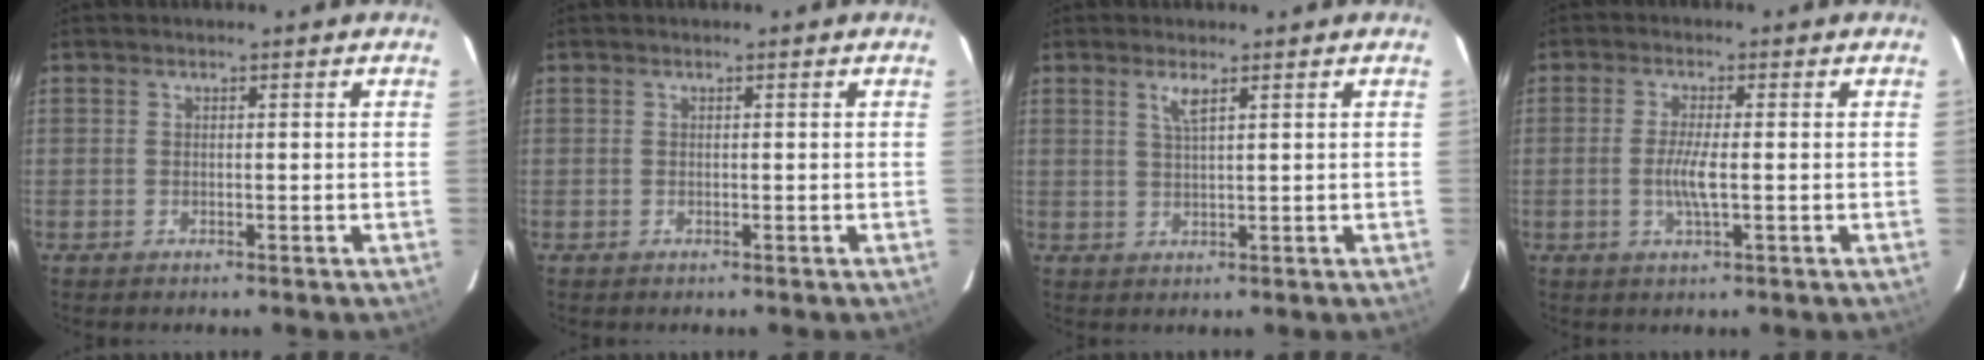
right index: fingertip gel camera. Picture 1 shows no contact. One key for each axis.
{"total": 0.0}
{"total": 2.4, "fx": 1.4, "fy": 0.2, "fz": 2.0, "tx": -0.039, "ty": 0.000, "tz": 0.026}
{"total": 6.8, "fx": -1.2, "fy": 0.7, "fz": 6.7, "tx": -0.132, "ty": -0.006, "tz": -0.026}